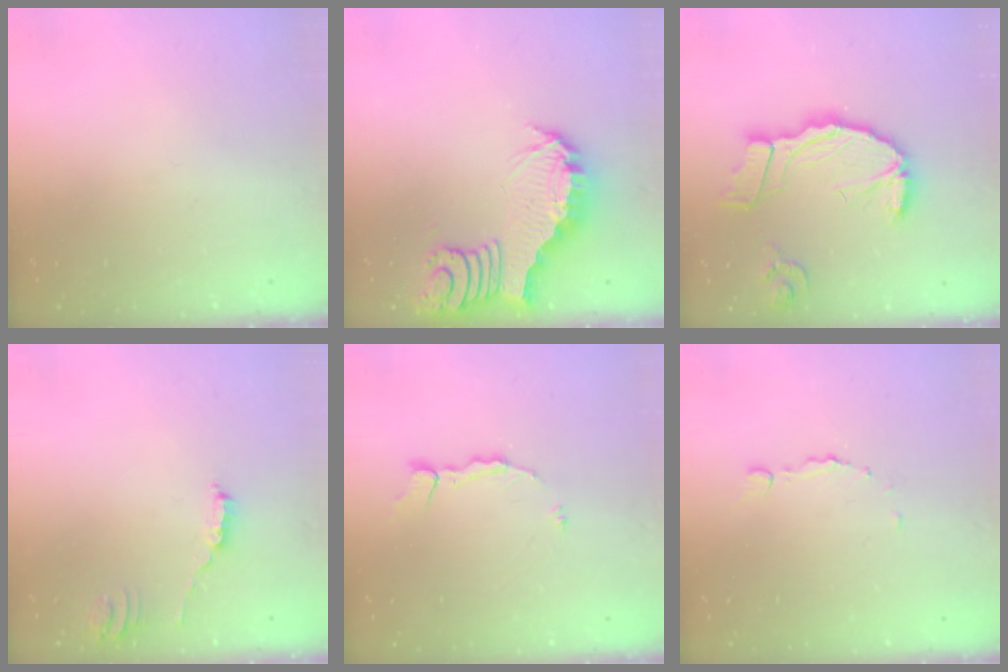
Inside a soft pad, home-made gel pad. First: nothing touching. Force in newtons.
{"total": 5.1, "press": 5.0, "slide": 0.8}
{"total": 15.5, "press": 15.4, "slide": 2.0}
{"total": 2.5, "press": 2.5, "slide": 0.2}
{"total": 4.0, "press": 4.0, "slide": 0.1}
{"total": 3.3, "press": 3.2, "slide": 0.7}